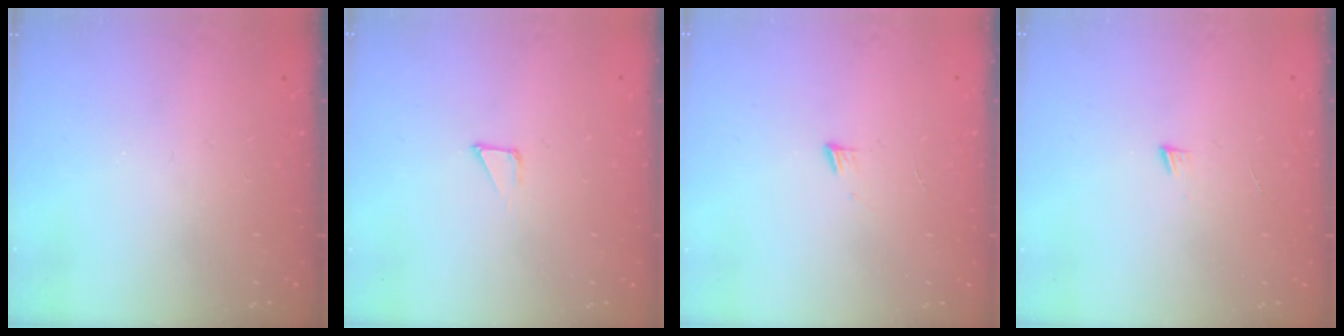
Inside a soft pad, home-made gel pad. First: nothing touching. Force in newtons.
{"total": 1.2, "press": 1.2, "slide": 0.0}
{"total": 3.5, "press": 3.4, "slide": 0.4}
{"total": 3.1, "press": 3.1, "slide": 0.4}